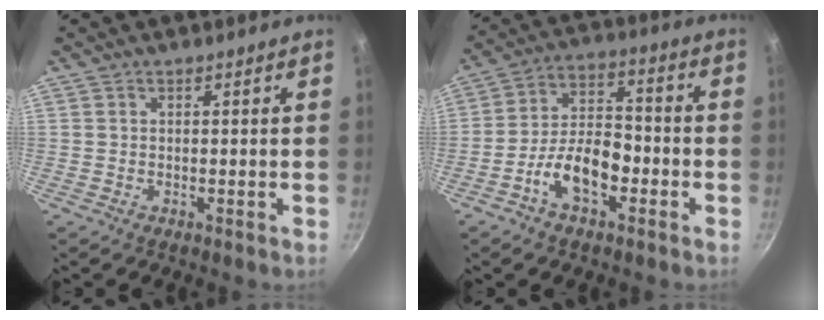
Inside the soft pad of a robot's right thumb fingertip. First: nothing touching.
{"total": 11.1, "force": [-4.7, 5.9, 8.1], "torque": [-0.121, 0.051, -0.089]}